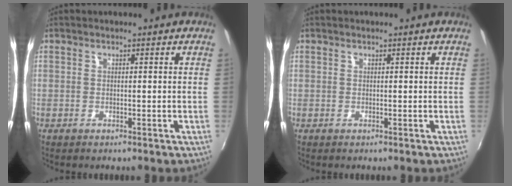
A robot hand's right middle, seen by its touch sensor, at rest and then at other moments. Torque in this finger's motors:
{"motor_torque": [-0.02, 0.01, 0.06, 0.00]}